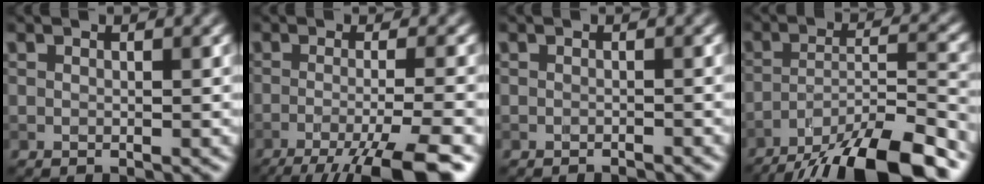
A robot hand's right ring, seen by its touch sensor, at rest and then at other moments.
{"total": 8.9, "force": [-5.3, 1.7, 6.9], "torque": [-0.095, -0.008, -0.092]}
{"total": 0.9, "force": [-0.8, 0.1, 0.3], "torque": [0.000, 0.001, -0.015]}
{"total": 12.8, "force": [-10.0, 2.8, 7.5], "torque": [-0.124, 0.002, -0.163]}